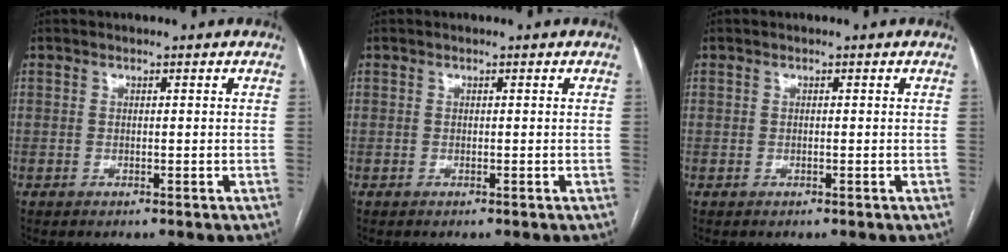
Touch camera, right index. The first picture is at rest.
{"total": 0.0}
{"total": 0.0}